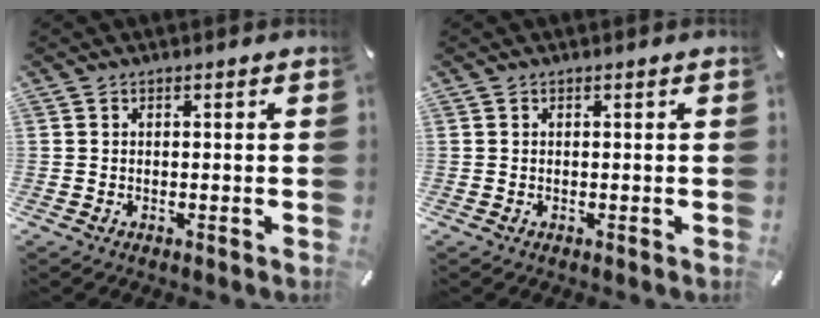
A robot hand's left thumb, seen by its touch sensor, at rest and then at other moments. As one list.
[{"total": 0.0}]